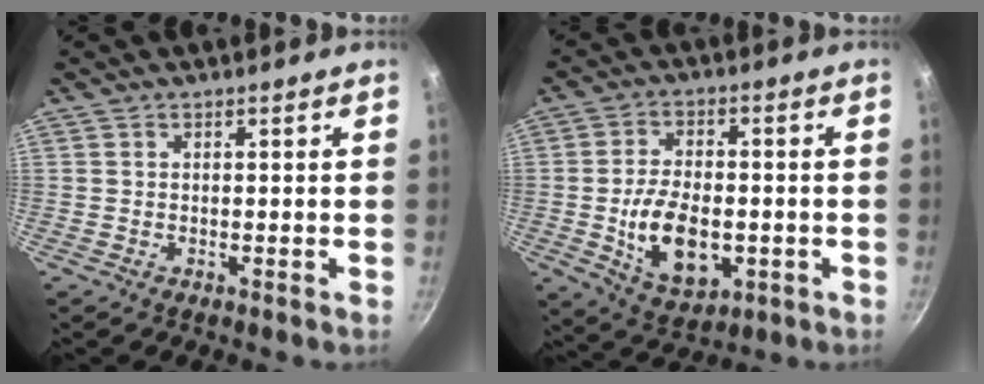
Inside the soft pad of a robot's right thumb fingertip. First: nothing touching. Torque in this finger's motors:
{"motor_torque": [0.06, 0.61, 0.48, 0.70, 0.30]}